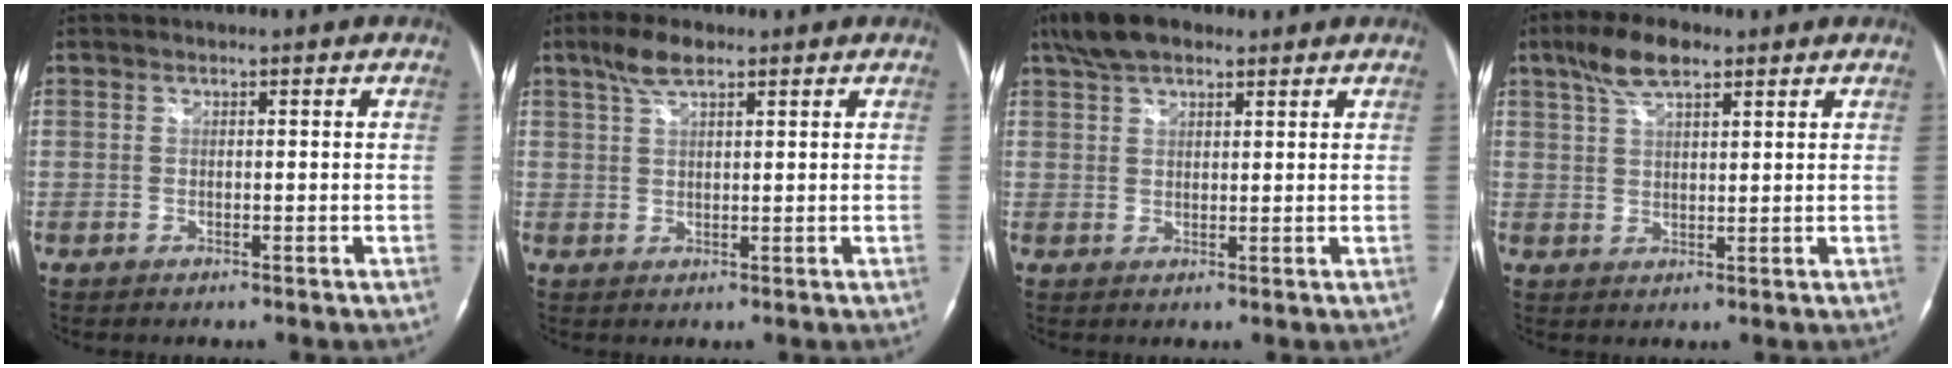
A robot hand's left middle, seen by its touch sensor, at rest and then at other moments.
{"total": 4.1, "force": [2.8, 1.3, 2.7], "torque": [-0.063, 0.010, 0.058]}
{"total": 6.7, "force": [4.8, 2.8, 3.8], "torque": [-0.077, 0.023, 0.088]}
{"total": 6.5, "force": [4.3, 2.3, 4.3], "torque": [-0.091, 0.016, 0.081]}